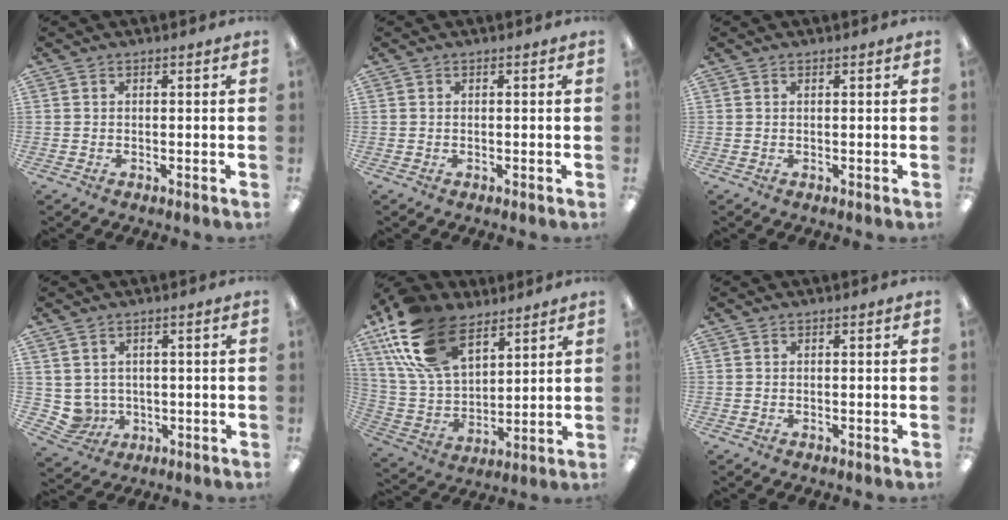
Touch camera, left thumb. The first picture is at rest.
{"total": 0.0}
{"total": 0.0}
{"total": 4.5, "force": [1.5, 4.1, 0.6], "torque": [-0.034, -0.004, 0.033]}
{"total": 21.4, "force": [12.3, 11.8, 12.9], "torque": [-0.285, -0.035, 0.228]}
{"total": 0.0}